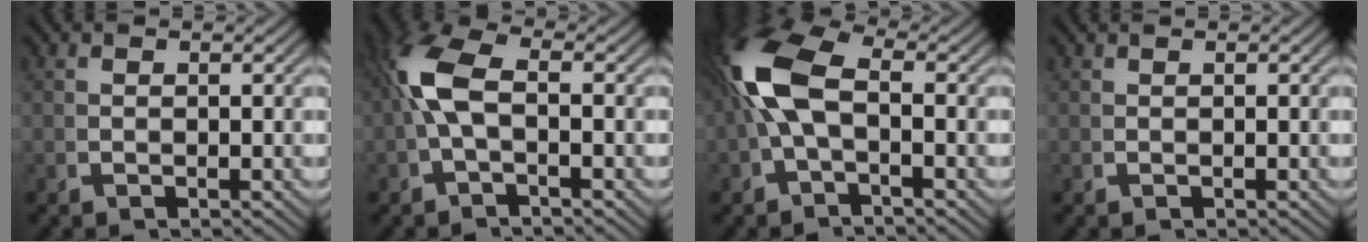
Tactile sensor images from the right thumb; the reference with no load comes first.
{"total": 4.6, "force": [0.0, 2.3, 4.0], "torque": [-0.096, -0.001, 0.004]}
{"total": 6.2, "force": [-0.1, 3.4, 5.2], "torque": [-0.116, 0.000, 0.003]}
{"total": 0.0}